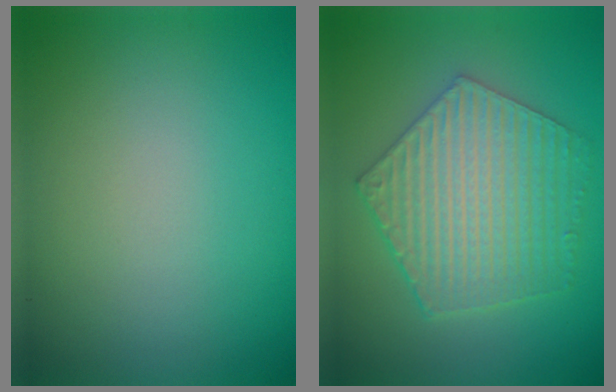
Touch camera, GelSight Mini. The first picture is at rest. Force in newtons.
{"total": 6.2, "press": 4.8, "slide": 4.0}